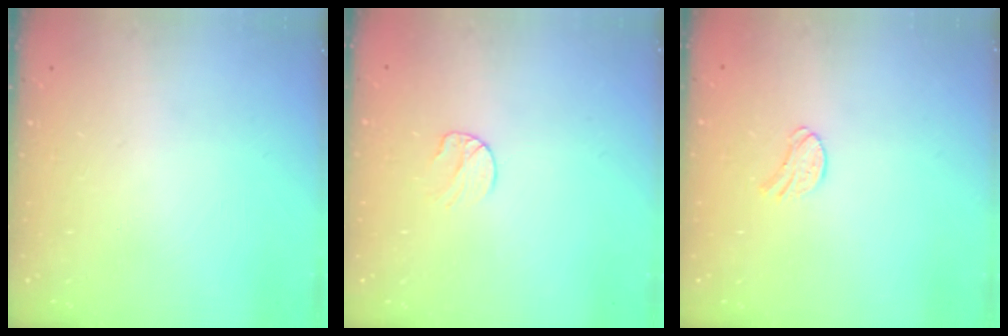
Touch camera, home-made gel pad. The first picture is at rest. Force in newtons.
{"total": 5.7, "press": 5.6, "slide": 0.6}
{"total": 5.8, "press": 5.8, "slide": 0.4}